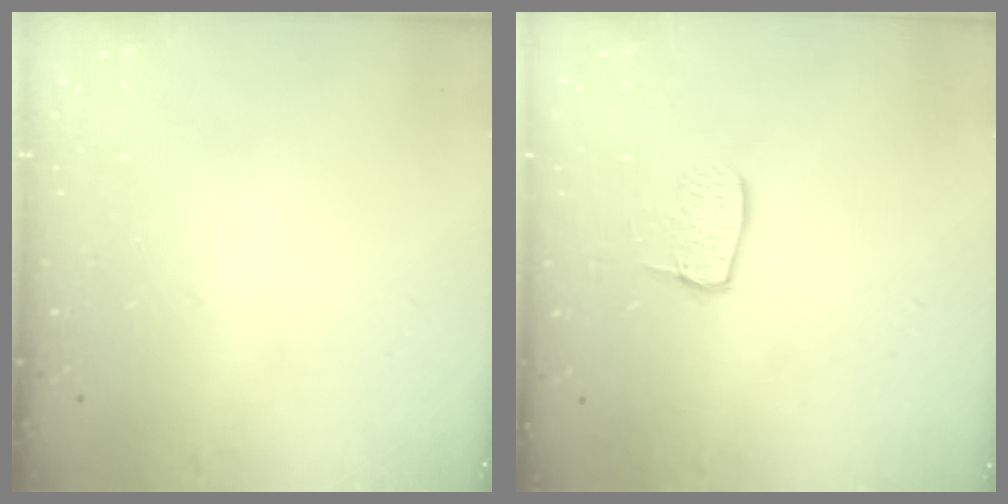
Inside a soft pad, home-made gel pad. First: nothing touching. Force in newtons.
{"total": 7.0, "press": 7.0, "slide": 0.6}